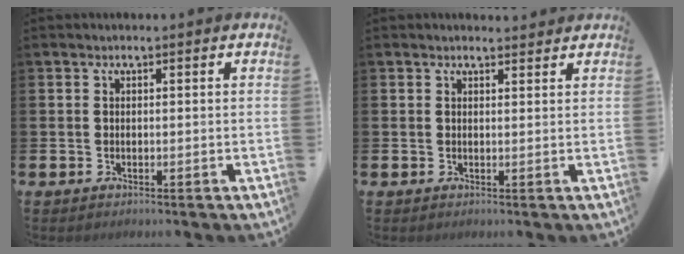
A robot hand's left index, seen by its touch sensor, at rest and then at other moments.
{"total": 1.3, "force": [1.3, 0.2, 0.1], "torque": [0.004, -0.004, 0.022]}